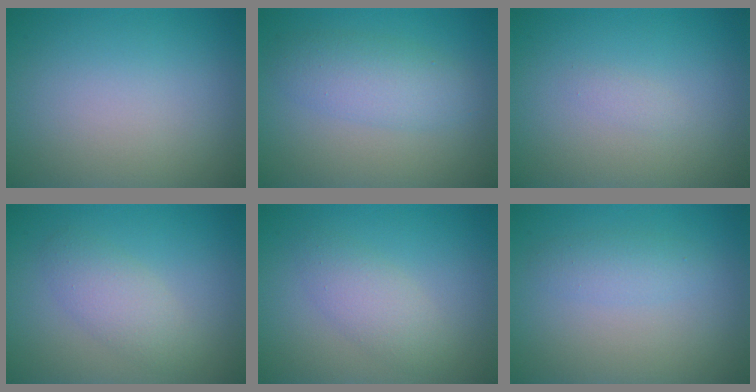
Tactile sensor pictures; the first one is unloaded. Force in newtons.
{"total": 3.6, "press": 3.6, "slide": 0.1}
{"total": 0.6, "press": 0.6, "slide": 0.0}
{"total": 2.7, "press": 2.7, "slide": 0.2}
{"total": 2.7, "press": 2.7, "slide": 0.2}
{"total": 1.6, "press": 1.6, "slide": 0.0}